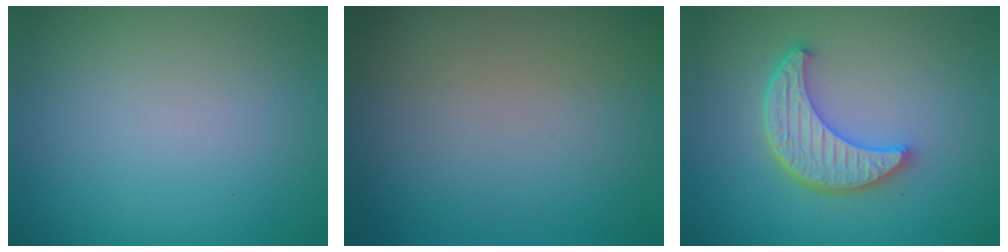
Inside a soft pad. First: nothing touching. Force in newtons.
{"total": 0.0}
{"total": 4.9, "press": 3.9, "slide": 2.9}